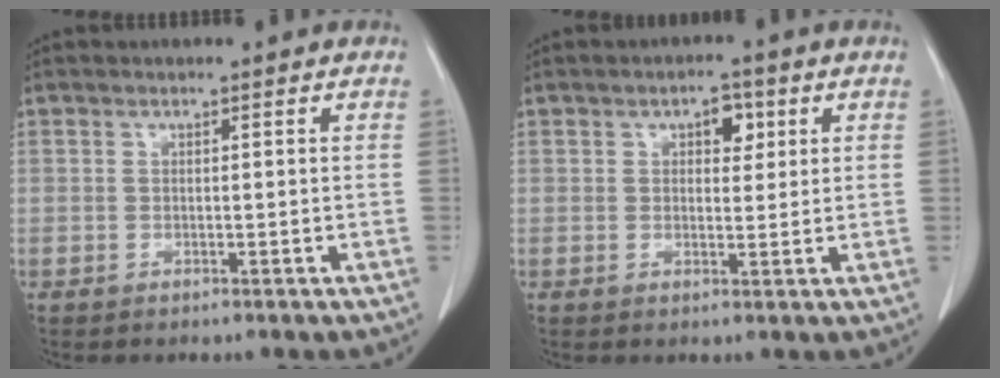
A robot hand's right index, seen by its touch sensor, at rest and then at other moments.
{"total": 3.5, "force": [1.5, 1.9, 2.5], "torque": [-0.036, 0.008, 0.020]}